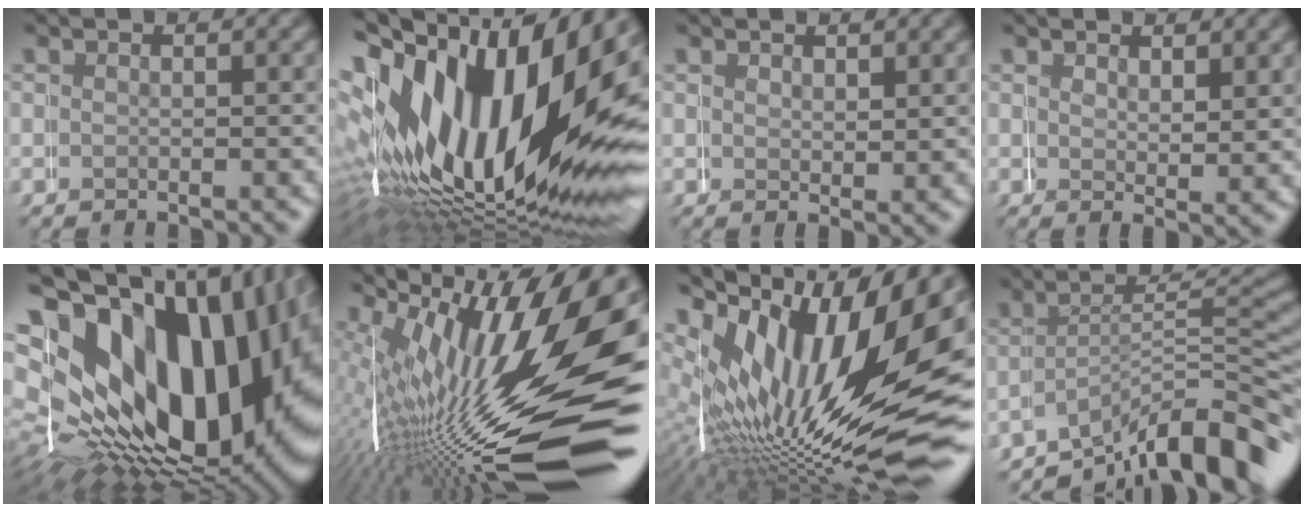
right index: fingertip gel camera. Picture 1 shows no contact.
{"total": 23.6, "force": [-0.5, 14.3, 18.8], "torque": [-0.290, 0.006, -0.007]}
{"total": 1.2, "force": [1.0, 0.3, 0.4], "torque": [-0.009, -0.010, 0.021]}
{"total": 2.1, "force": [1.3, 0.7, 1.5], "torque": [-0.027, -0.018, 0.025]}
{"total": 25.1, "force": [0.3, 16.2, 19.2], "torque": [-0.318, -0.007, 0.013]}
{"total": 18.2, "force": [-2.7, 7.5, 16.3], "torque": [-0.210, -0.010, -0.019]}
{"total": 18.9, "force": [0.1, 10.6, 15.7], "torque": [-0.232, 0.007, 0.003]}
{"total": 10.5, "force": [-6.8, 4.6, 6.6], "torque": [-0.089, -0.009, -0.101]}